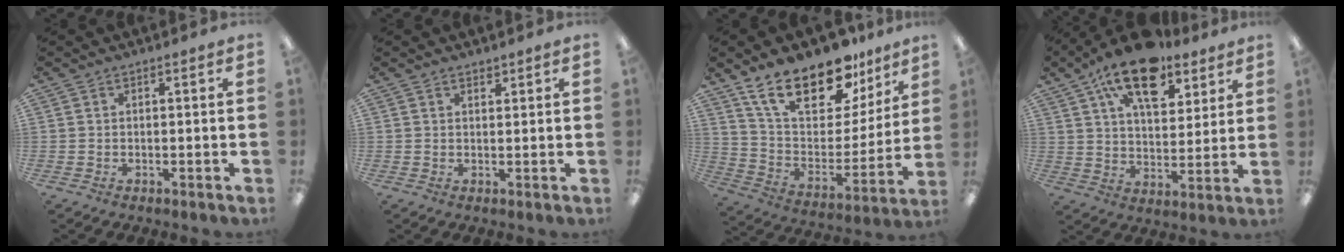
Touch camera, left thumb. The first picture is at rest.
{"total": 1.5, "force": [1.3, 0.5, 0.5], "torque": [-0.003, -0.004, 0.023]}
{"total": 21.9, "force": [16.3, 9.1, 11.4], "torque": [-0.203, -0.102, 0.291]}
{"total": 16.9, "force": [11.3, 8.1, 9.6], "torque": [-0.150, -0.052, 0.195]}